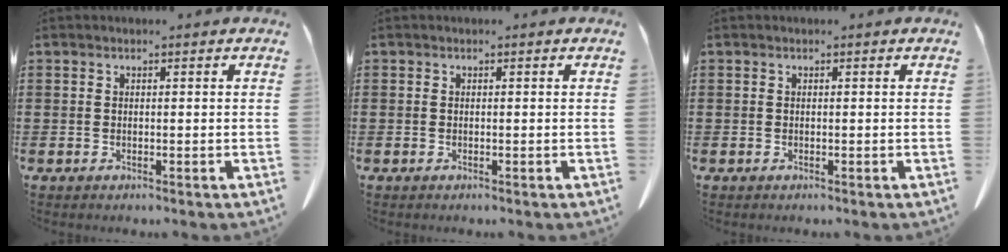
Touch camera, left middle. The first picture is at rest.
{"total": 0.0}
{"total": 0.0}